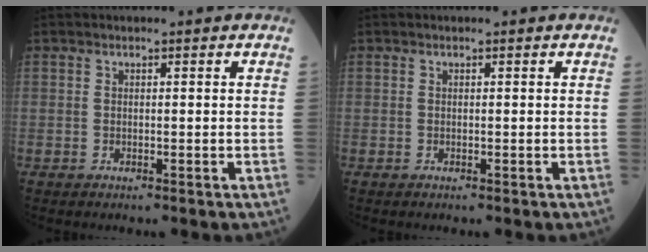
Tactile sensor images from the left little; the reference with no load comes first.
{"total": 0.0}